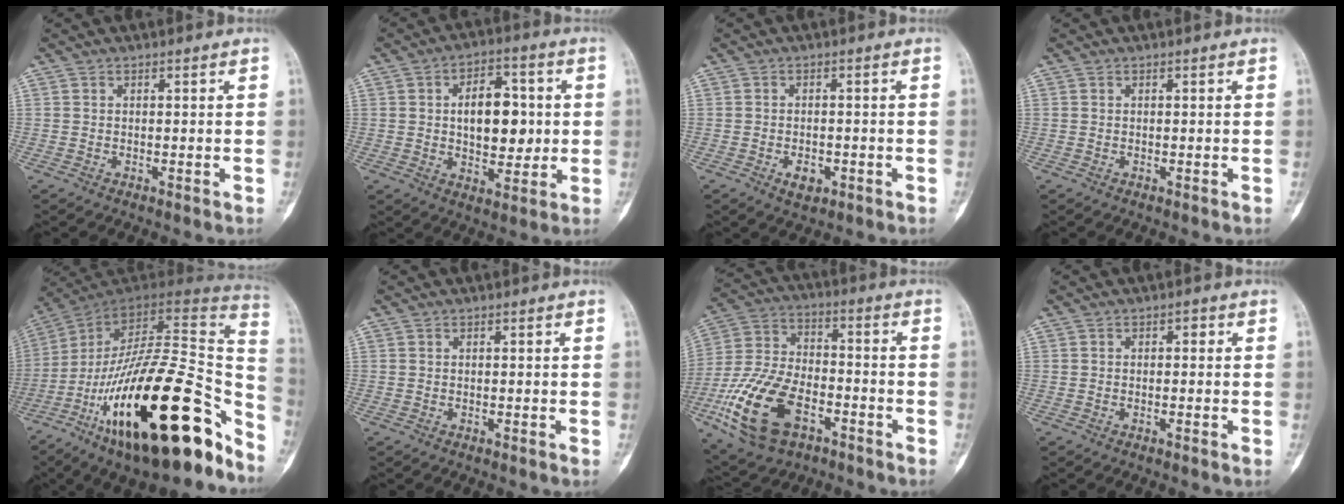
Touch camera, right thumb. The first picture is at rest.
{"total": 12.1, "force": [1.1, 7.3, 9.6], "torque": [-0.102, 0.007, 0.021]}
{"total": 3.2, "force": [-1.3, 1.9, 2.2], "torque": [-0.026, 0.004, -0.015]}
{"total": 0.0}
{"total": 35.9, "force": [-17.2, 12.6, 28.9], "torque": [-0.379, 0.069, -0.272]}
{"total": 0.0}
{"total": 19.1, "force": [-8.1, 10.8, 13.6], "torque": [-0.266, 0.035, -0.144]}
{"total": 1.2, "force": [0.0, 0.6, 1.0], "torque": [-0.008, 0.007, -0.001]}